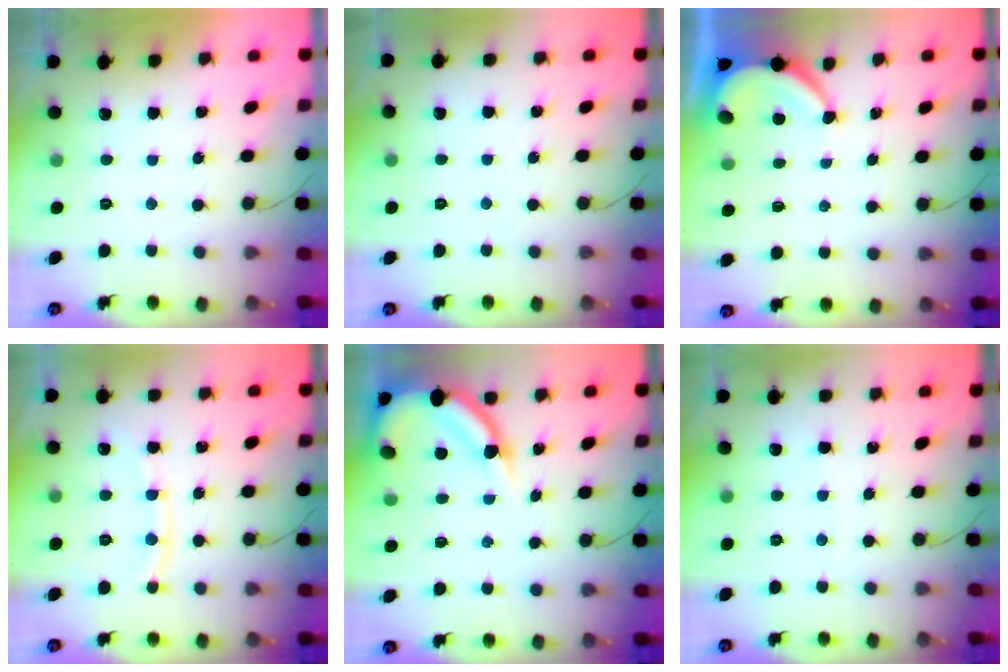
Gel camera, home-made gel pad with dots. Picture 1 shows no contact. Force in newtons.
{"total": 2.3, "press": 2.2, "slide": 0.3}
{"total": 4.6, "press": 4.5, "slide": 0.7}
{"total": 8.5, "press": 8.4, "slide": 1.2}
{"total": 10.6, "press": 10.6, "slide": 0.8}
{"total": 1.0, "press": 0.9, "slide": 0.2}